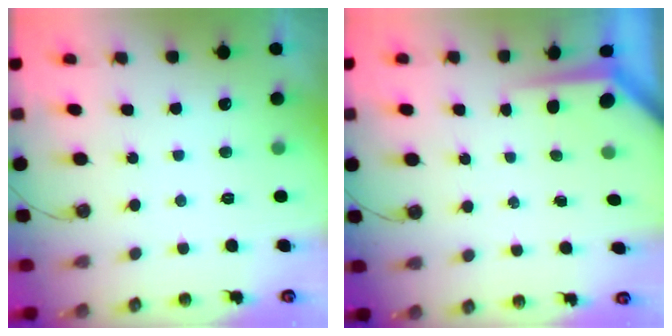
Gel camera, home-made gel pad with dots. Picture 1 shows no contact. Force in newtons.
{"total": 3.7, "press": 3.6, "slide": 0.3}